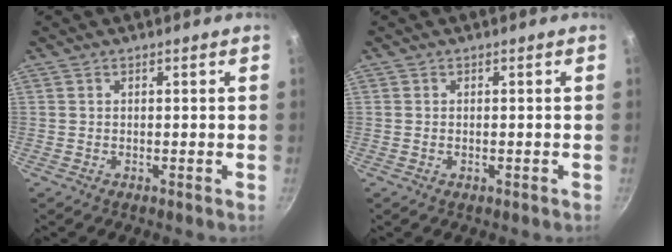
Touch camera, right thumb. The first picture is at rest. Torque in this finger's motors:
{"motor_torque": [-0.72, 0.14, -0.48, 0.06, 0.05]}